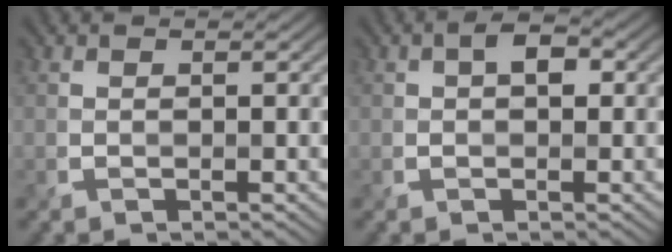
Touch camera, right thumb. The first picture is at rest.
{"total": 2.8, "force": [0.5, 1.6, 2.3], "torque": [-0.038, 0.009, 0.001]}